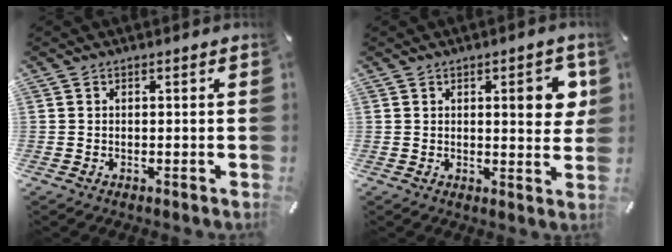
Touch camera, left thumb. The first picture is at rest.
{"total": 7.4, "force": [2.4, 2.7, 6.5], "torque": [-0.080, -0.013, 0.030]}